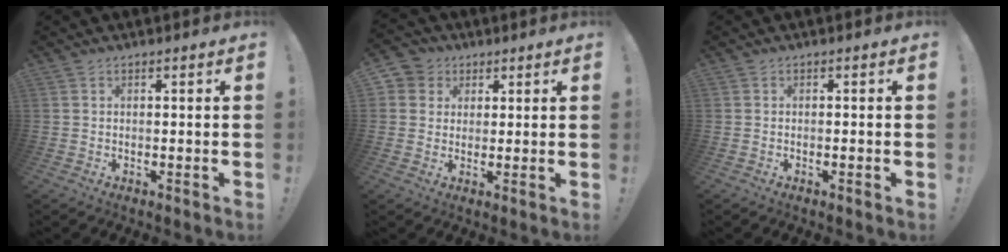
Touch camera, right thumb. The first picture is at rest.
{"total": 5.3, "force": [1.5, 5.0, 1.0], "torque": [-0.019, -0.005, 0.029]}
{"total": 0.5, "force": [-0.3, -0.1, 0.4], "torque": [-0.006, 0.000, -0.005]}